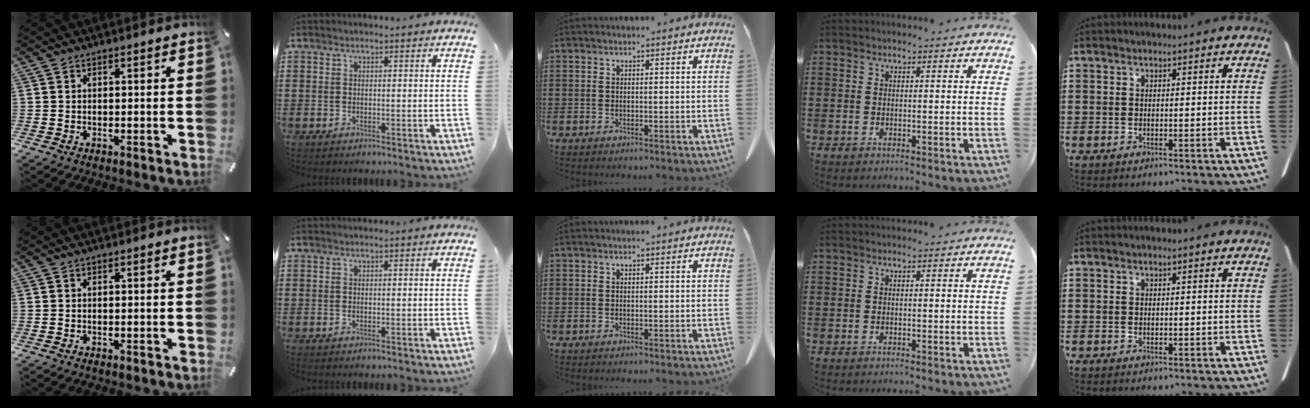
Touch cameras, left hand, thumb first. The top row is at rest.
{}